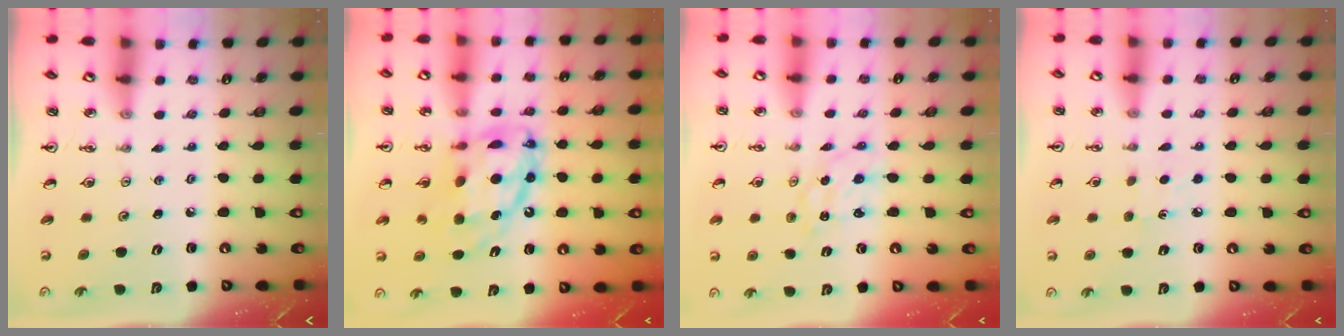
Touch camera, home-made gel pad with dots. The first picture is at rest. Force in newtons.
{"total": 14.9, "press": 14.8, "slide": 1.3}
{"total": 1.4, "press": 1.4, "slide": 0.1}
{"total": 4.8, "press": 4.7, "slide": 0.5}